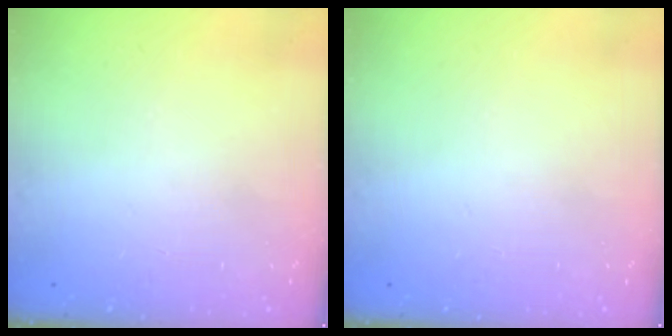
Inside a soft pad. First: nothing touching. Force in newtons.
{"total": 0.0}